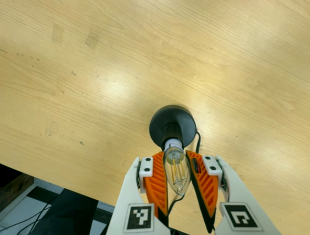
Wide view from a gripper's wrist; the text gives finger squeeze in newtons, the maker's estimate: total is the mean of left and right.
{"total": 12.9, "left": 14.0, "right": 11.8}